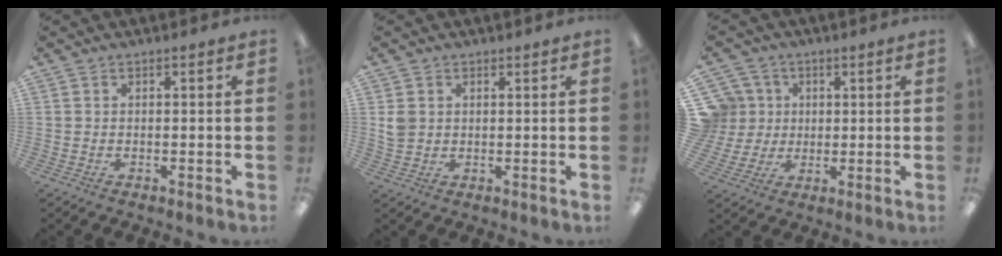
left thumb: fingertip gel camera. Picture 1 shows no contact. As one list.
[{"total": 3.6, "force": [1.2, 3.2, 1.1], "torque": [-0.018, 0.002, 0.023]}, {"total": 9.4, "force": [2.5, 9.0, 1.4], "torque": [-0.051, -0.006, 0.055]}]